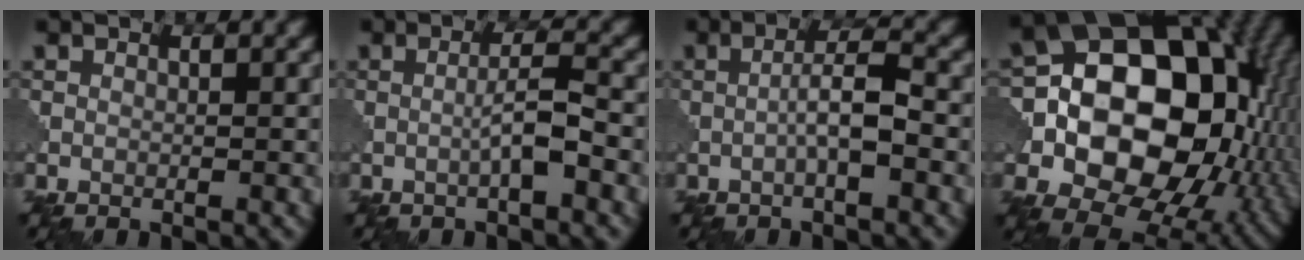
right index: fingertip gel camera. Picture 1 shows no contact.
{"total": 3.0, "force": [-0.8, 0.2, 2.9], "torque": [-0.049, 0.010, -0.018]}
{"total": 3.6, "force": [-0.9, 0.5, 3.4], "torque": [-0.060, 0.011, -0.021]}
{"total": 17.8, "force": [-1.0, 13.0, 12.1], "torque": [-0.203, 0.001, -0.017]}